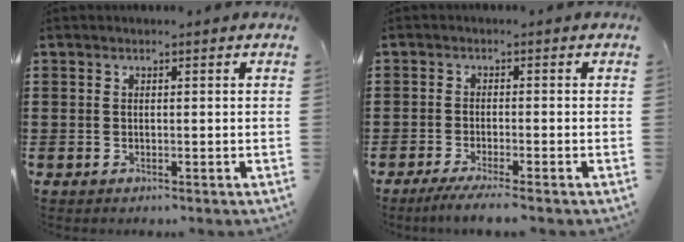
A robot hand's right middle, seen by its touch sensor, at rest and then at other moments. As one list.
[{"total": 2.5, "force": [-2.0, -0.4, 1.4], "torque": [-0.029, -0.005, -0.039]}]